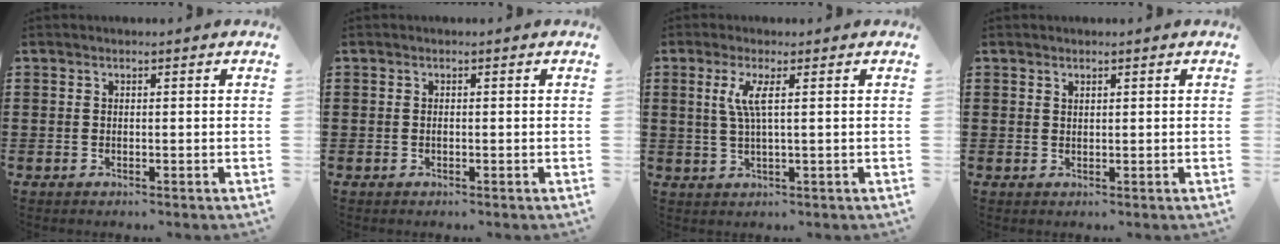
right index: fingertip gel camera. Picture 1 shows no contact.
{"total": 0.0}
{"total": 4.0, "force": [0.9, 0.1, 3.9], "torque": [-0.084, -0.007, 0.010]}
{"total": 0.8, "force": [0.6, 0.4, 0.3], "torque": [-0.006, 0.002, 0.011]}